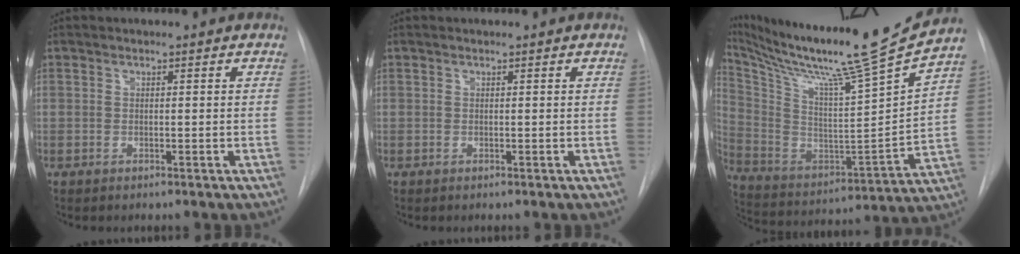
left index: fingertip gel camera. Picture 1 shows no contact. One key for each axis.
{"total": 0.0}
{"total": 26.9, "fx": 22.8, "fy": -1.8, "fz": 14.1, "tx": -0.265, "ty": -0.066, "tz": 0.365}